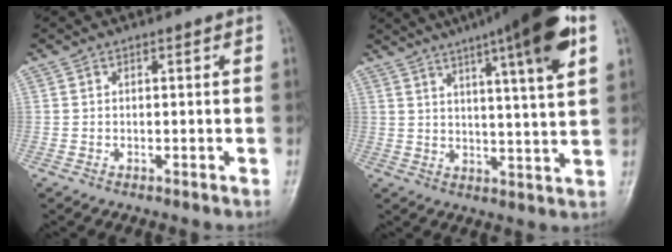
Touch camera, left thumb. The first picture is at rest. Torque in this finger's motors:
{"motor_torque": [2.49, 1.83, 1.92, -0.85, 0.09]}